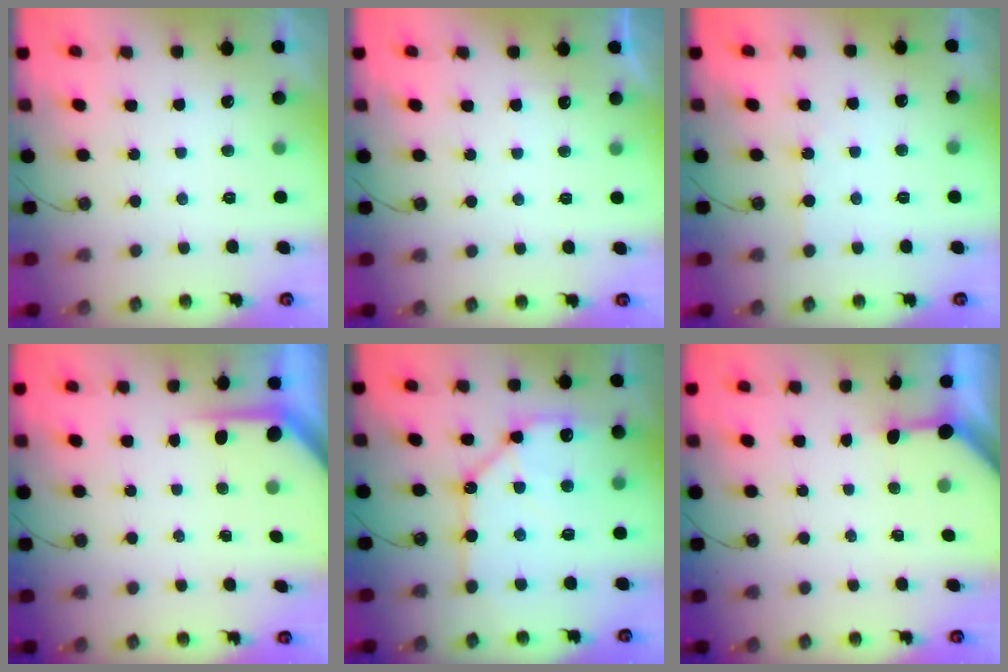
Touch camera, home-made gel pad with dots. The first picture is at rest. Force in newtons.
{"total": 2.8, "press": 2.8, "slide": 0.5}
{"total": 2.7, "press": 2.7, "slide": 0.5}
{"total": 4.4, "press": 4.4, "slide": 0.1}
{"total": 14.0, "press": 13.9, "slide": 1.5}
{"total": 3.2, "press": 3.2, "slide": 0.4}